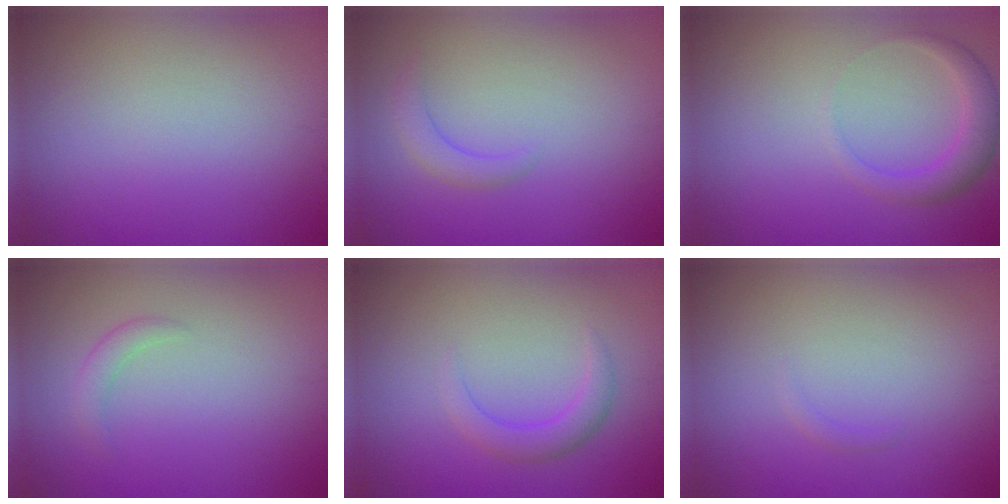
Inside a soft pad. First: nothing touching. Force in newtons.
{"total": 1.7, "press": 1.7, "slide": 0.3}
{"total": 2.6, "press": 2.6, "slide": 0.0}
{"total": 1.2, "press": 1.2, "slide": 0.1}
{"total": 2.3, "press": 2.3, "slide": 0.1}
{"total": 0.5, "press": 0.5, "slide": 0.1}